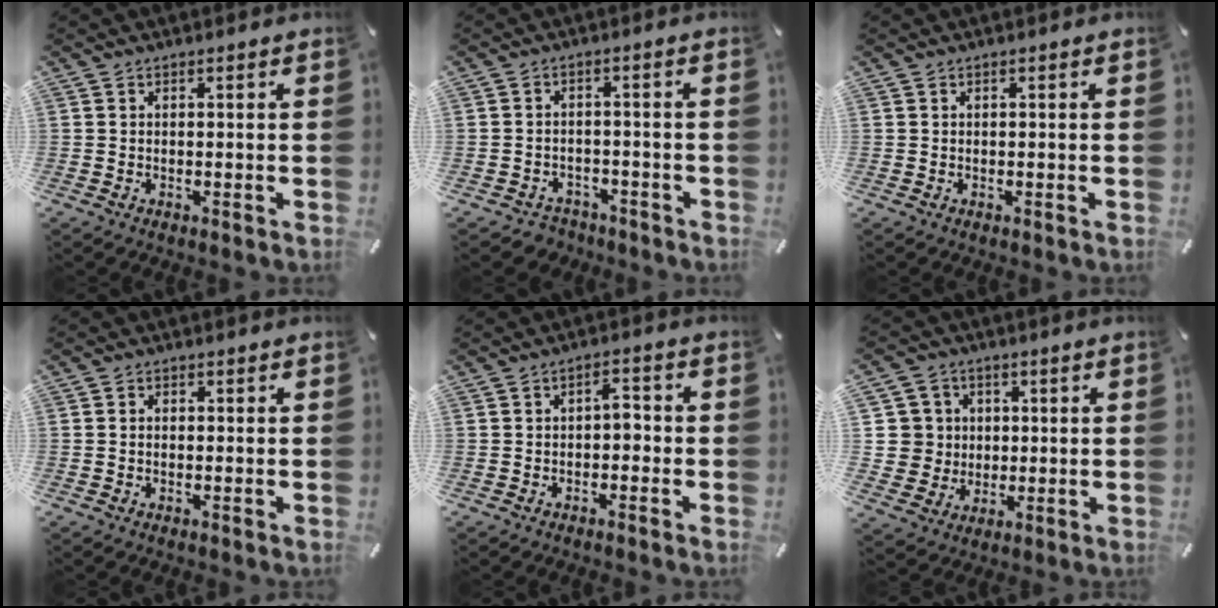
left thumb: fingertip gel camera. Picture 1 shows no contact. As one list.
[{"total": 3.2, "force": [-2.2, 2.2, 0.5], "torque": [-0.009, 0.010, -0.043]}, {"total": 0.0}, {"total": 1.0, "force": [-0.3, 0.7, 0.7], "torque": [-0.013, 0.003, -0.007]}, {"total": 3.2, "force": [-1.1, 2.0, 2.3], "torque": [-0.046, 0.014, -0.024]}, {"total": 8.7, "force": [1.7, 8.5, 0.6], "torque": [-0.019, -0.008, 0.036]}]